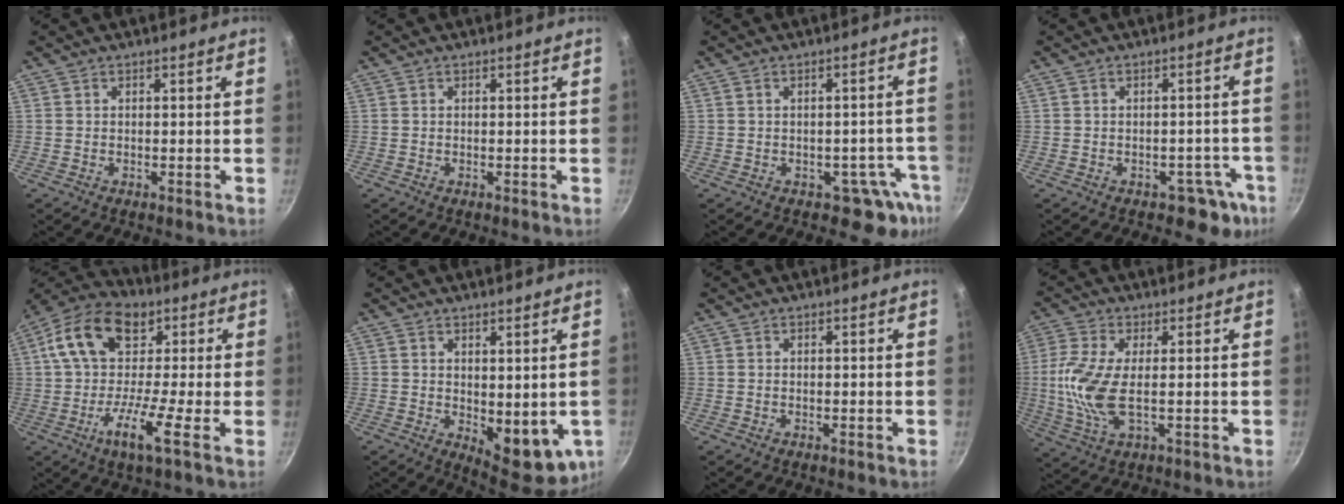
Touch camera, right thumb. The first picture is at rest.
{"total": 0.0}
{"total": 6.2, "force": [-3.2, 4.3, 3.1], "torque": [0.025, 0.047, -0.021]}
{"total": 5.7, "force": [-3.1, 4.1, 2.6], "torque": [0.023, 0.046, -0.017]}
{"total": 15.8, "force": [1.0, 8.1, 13.5], "torque": [-0.226, 0.028, -0.010]}
{"total": 10.3, "force": [0.5, 5.2, 8.9], "torque": [-0.091, -0.020, 0.022]}
{"total": 0.0}
{"total": 9.9, "force": [0.0, 3.8, 9.1], "torque": [-0.211, -0.003, -0.002]}